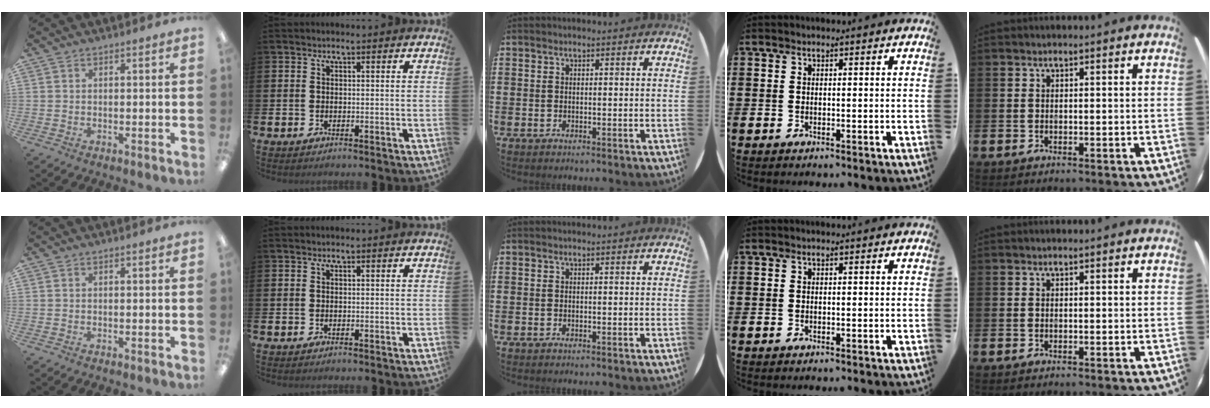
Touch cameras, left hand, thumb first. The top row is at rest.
{}